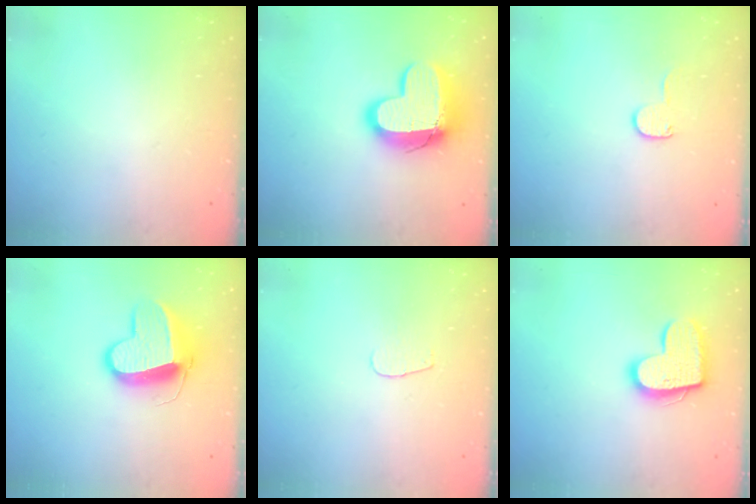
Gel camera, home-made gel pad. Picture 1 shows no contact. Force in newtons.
{"total": 15.2, "press": 15.2, "slide": 1.4}
{"total": 4.5, "press": 4.5, "slide": 0.5}
{"total": 13.4, "press": 13.3, "slide": 1.3}
{"total": 2.8, "press": 2.8, "slide": 0.2}
{"total": 14.9, "press": 14.9, "slide": 1.0}